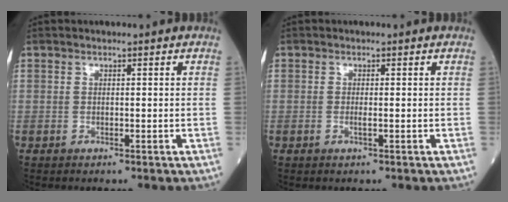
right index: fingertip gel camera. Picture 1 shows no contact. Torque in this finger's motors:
{"motor_torque": [-0.20, 0.05, -0.03, -0.01]}